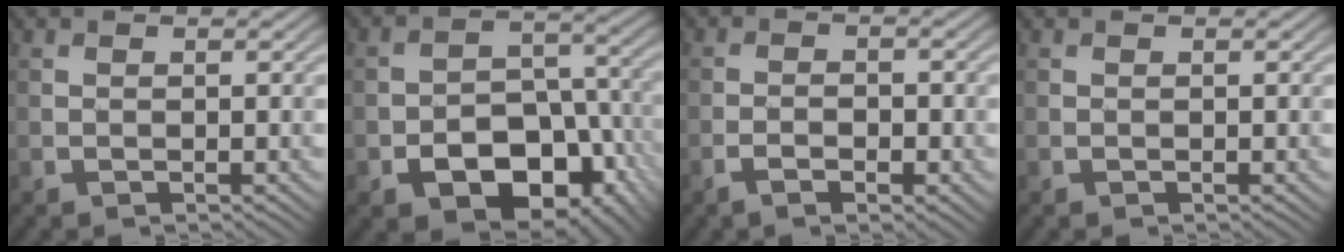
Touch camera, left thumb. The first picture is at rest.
{"total": 13.1, "force": [-6.2, 8.3, 8.0], "torque": [-0.118, -0.015, -0.090]}
{"total": 2.9, "force": [-1.5, 1.2, 2.2], "torque": [-0.039, -0.001, -0.030]}
{"total": 0.0}